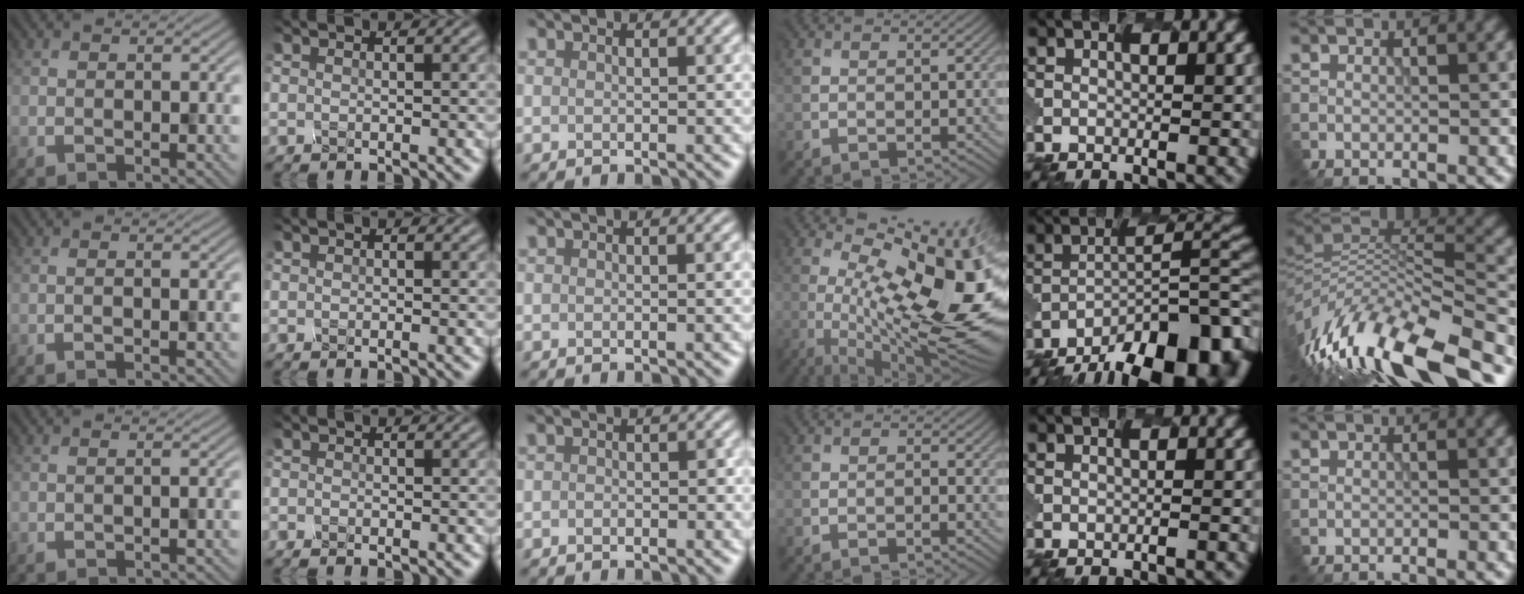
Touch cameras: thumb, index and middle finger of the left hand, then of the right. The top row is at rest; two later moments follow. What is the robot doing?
{"motion": "disassemble", "object": "hinged tin"}